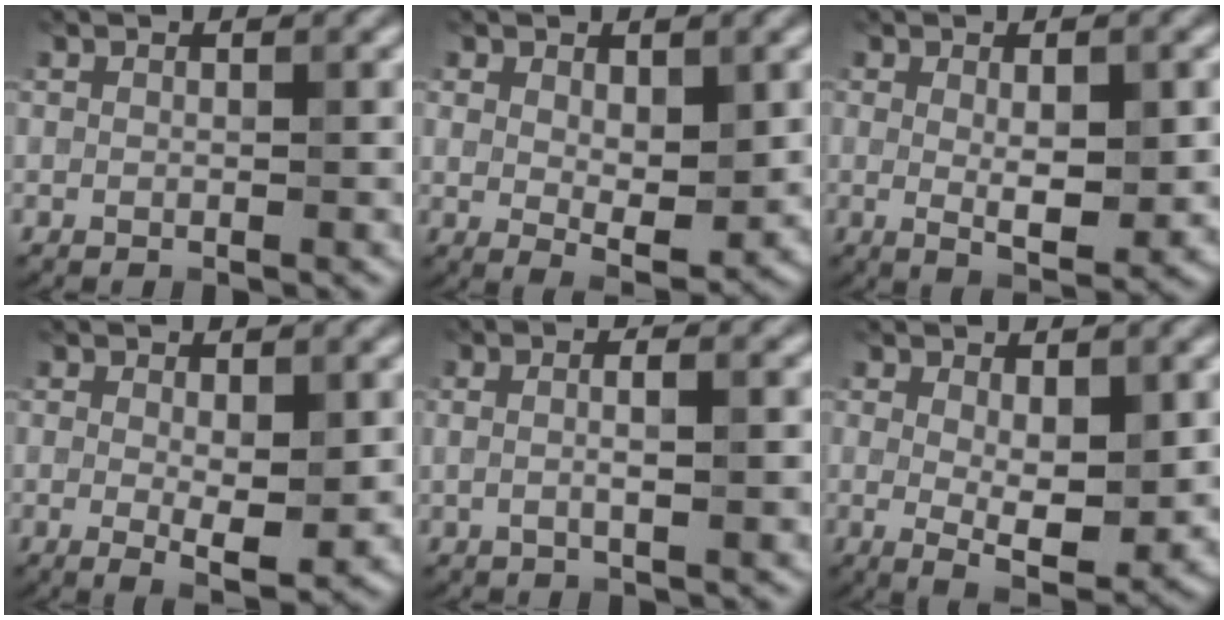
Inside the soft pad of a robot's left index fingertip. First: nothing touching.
{"total": 4.1, "force": [0.7, 2.1, 3.5], "torque": [-0.056, -0.009, 0.020]}
{"total": 4.6, "force": [0.3, 1.3, 4.4], "torque": [-0.073, -0.008, 0.010]}
{"total": 4.2, "force": [-0.2, 1.5, 3.9], "torque": [-0.062, -0.011, 0.000]}
{"total": 3.7, "force": [0.2, 1.3, 3.4], "torque": [-0.045, 0.001, -0.007]}
{"total": 5.7, "force": [0.1, 2.2, 5.3], "torque": [-0.084, -0.012, 0.006]}